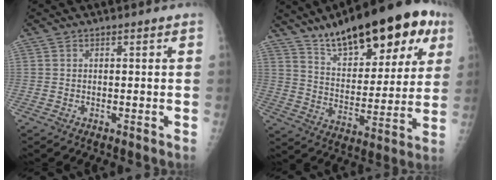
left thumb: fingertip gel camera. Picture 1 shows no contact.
{"total": 23.6, "force": [14.3, 9.8, 16.0], "torque": [-0.191, -0.035, 0.221]}